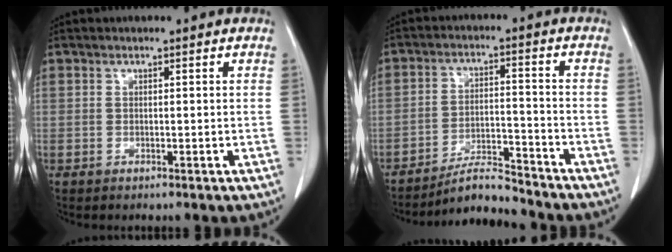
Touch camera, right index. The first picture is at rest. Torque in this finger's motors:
{"motor_torque": [-0.54, -0.48, -0.09, -0.02]}